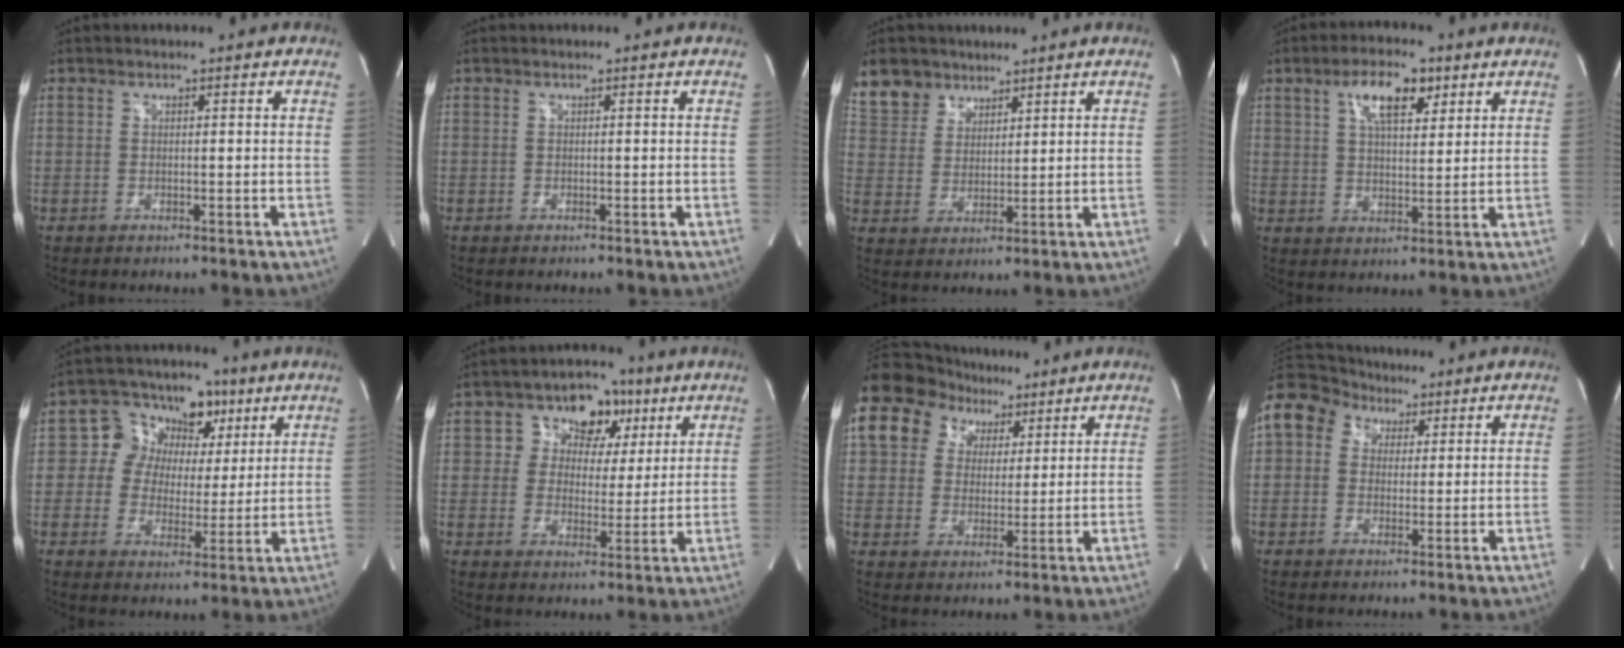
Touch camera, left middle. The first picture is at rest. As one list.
[{"total": 0.0}, {"total": 6.9, "force": [5.2, 4.4, 0.9], "torque": [-0.024, 0.007, 0.108]}, {"total": 8.3, "force": [4.2, 3.0, 6.5], "torque": [-0.119, 0.009, 0.072]}, {"total": 9.5, "force": [3.1, 7.8, 4.3], "torque": [-0.052, 0.037, 0.050]}, {"total": 8.6, "force": [3.8, 6.8, 3.7], "torque": [-0.038, 0.024, 0.058]}, {"total": 15.5, "force": [7.3, 12.4, 5.8], "torque": [-0.135, 0.069, 0.130]}, {"total": 13.5, "force": [5.5, 10.9, 5.7], "torque": [-0.154, 0.070, 0.099]}]